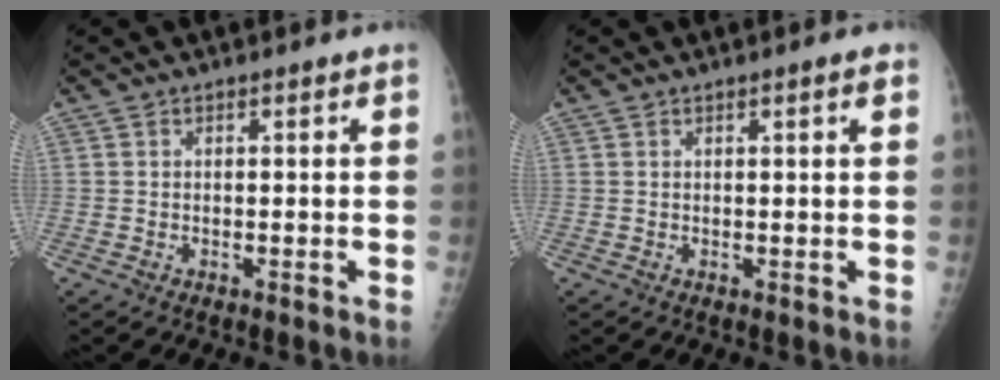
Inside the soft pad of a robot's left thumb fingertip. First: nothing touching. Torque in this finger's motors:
{"motor_torque": [-0.29, -0.08, -0.03, 0.08, 0.06]}